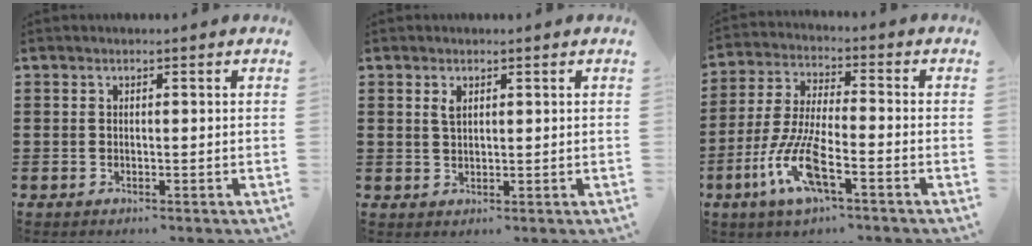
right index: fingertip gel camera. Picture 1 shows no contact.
{"total": 1.7, "force": [0.8, 0.8, 1.2], "torque": [-0.028, 0.004, 0.014]}
{"total": 9.8, "force": [-4.9, 2.2, 8.2], "torque": [-0.199, -0.016, -0.098]}